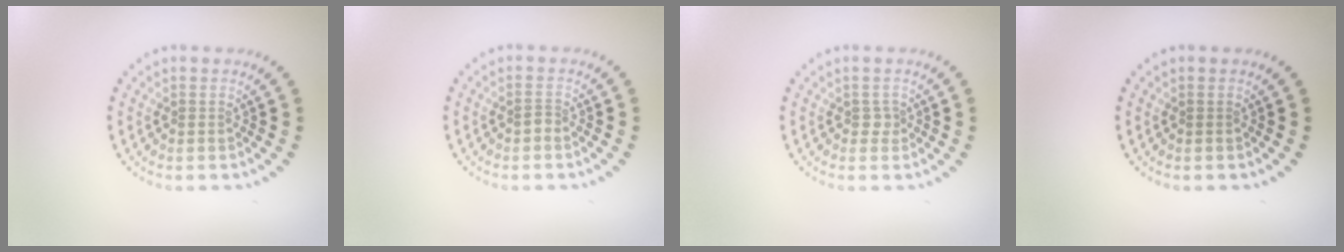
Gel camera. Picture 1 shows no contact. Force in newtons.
{"total": 0.8, "press": 0.5, "slide": 0.6}
{"total": 1.0, "press": 0.7, "slide": 0.7}
{"total": 0.0}